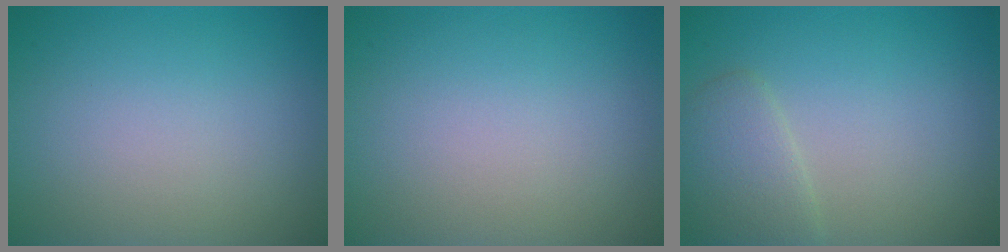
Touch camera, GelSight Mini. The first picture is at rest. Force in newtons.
{"total": 0.0}
{"total": 2.6, "press": 2.6, "slide": 0.2}